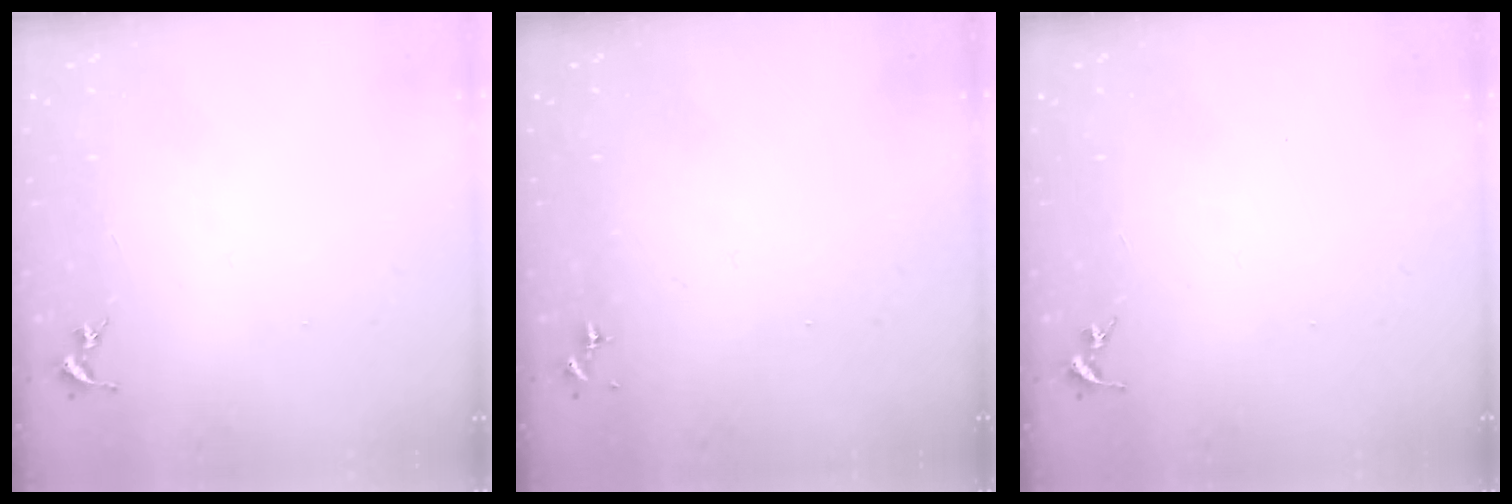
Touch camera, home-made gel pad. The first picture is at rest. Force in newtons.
{"total": 0.0}
{"total": 0.0}